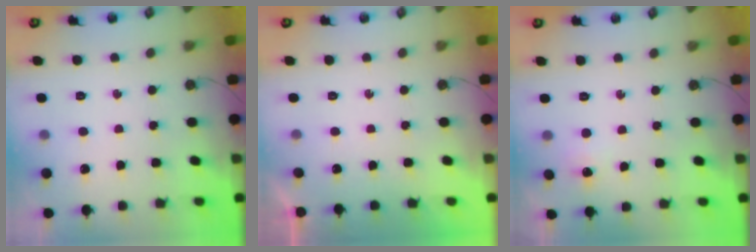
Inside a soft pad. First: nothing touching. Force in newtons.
{"total": 0.0}
{"total": 4.1, "press": 4.0, "slide": 0.6}